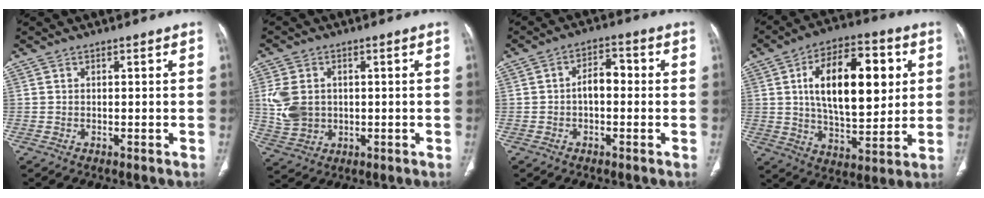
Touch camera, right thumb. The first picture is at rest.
{"total": 8.4, "force": [0.9, 6.5, 5.2], "torque": [-0.099, -0.001, 0.027]}
{"total": 4.9, "force": [-0.5, 3.0, 3.9], "torque": [-0.051, 0.023, -0.015]}
{"total": 20.9, "force": [4.6, 10.4, 17.6], "torque": [-0.246, -0.004, 0.072]}